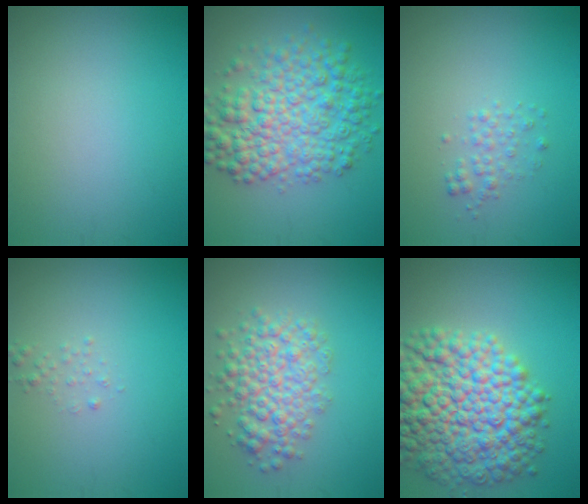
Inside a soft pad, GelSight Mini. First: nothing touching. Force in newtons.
{"total": 8.1, "press": 8.1, "slide": 0.1}
{"total": 1.4, "press": 1.4, "slide": 0.0}
{"total": 0.8, "press": 0.8, "slide": 0.1}
{"total": 5.1, "press": 5.1, "slide": 0.2}
{"total": 12.5, "press": 12.5, "slide": 0.3}